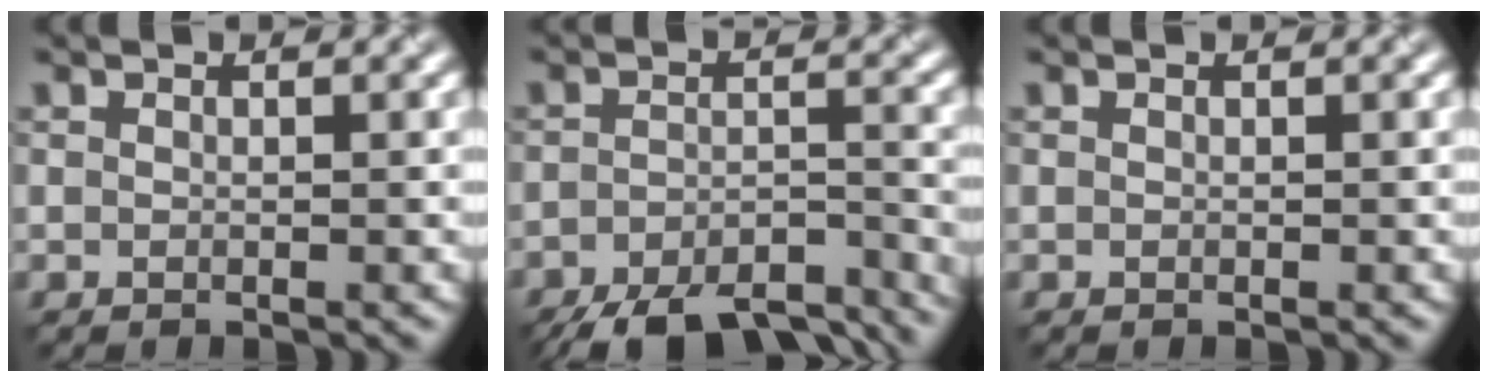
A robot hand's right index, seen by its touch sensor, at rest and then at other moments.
{"total": 11.7, "force": [-10.0, 3.4, 5.0], "torque": [-0.077, -0.033, -0.136]}
{"total": 0.0}